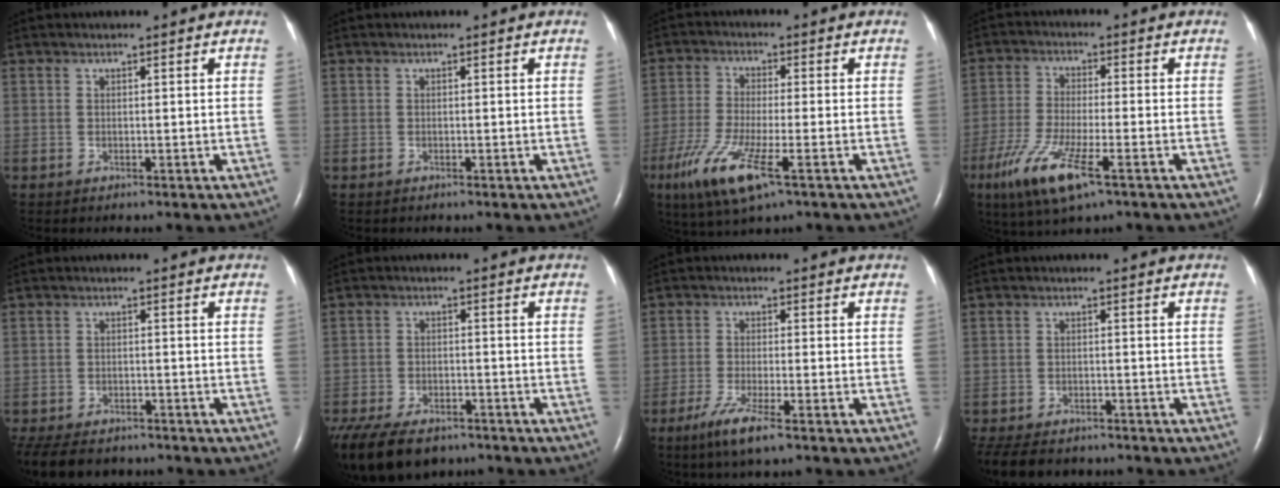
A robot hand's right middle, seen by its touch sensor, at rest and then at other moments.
{"total": 0.0}
{"total": 10.3, "force": [-5.0, 1.7, 8.8], "torque": [-0.186, -0.029, -0.090]}
{"total": 10.2, "force": [-5.4, 1.7, 8.5], "torque": [-0.178, -0.026, -0.098]}
{"total": 12.4, "force": [-9.7, 5.7, 5.0], "torque": [-0.122, -0.019, -0.133]}
{"total": 16.9, "force": [-12.1, 8.4, 8.4], "torque": [-0.227, -0.032, -0.180]}
{"total": 5.5, "force": [-3.4, 0.3, 4.3], "torque": [-0.092, -0.015, -0.065]}
{"total": 11.1, "force": [-9.0, 4.8, 4.4], "torque": [-0.100, -0.014, -0.124]}